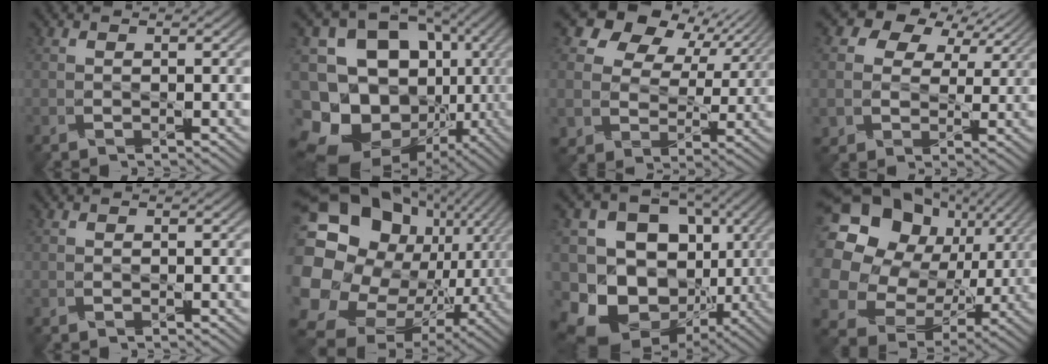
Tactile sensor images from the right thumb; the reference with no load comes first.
{"total": 19.3, "force": [-4.6, 15.8, 10.0], "torque": [-0.243, -0.016, -0.069]}
{"total": 13.2, "force": [6.6, 9.4, 6.6], "torque": [-0.156, 0.018, 0.115]}
{"total": 10.3, "force": [4.9, 8.0, 4.3], "torque": [-0.124, 0.037, 0.084]}
{"total": 0.0}
{"total": 22.1, "force": [2.5, 18.0, 12.6], "torque": [-0.326, -0.016, 0.065]}
{"total": 17.8, "force": [-2.6, 15.0, 9.1], "torque": [-0.203, -0.019, -0.037]}
{"total": 23.1, "force": [7.4, 19.1, 10.5], "torque": [-0.312, 0.029, 0.141]}